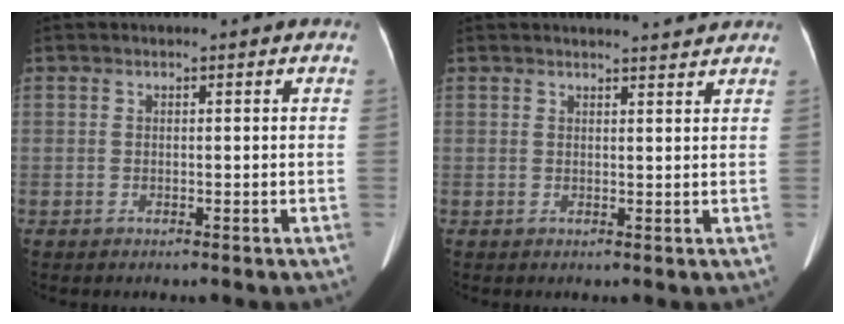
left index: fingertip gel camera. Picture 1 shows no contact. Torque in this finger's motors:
{"motor_torque": [0.25, -0.34, 0.00, 0.02]}